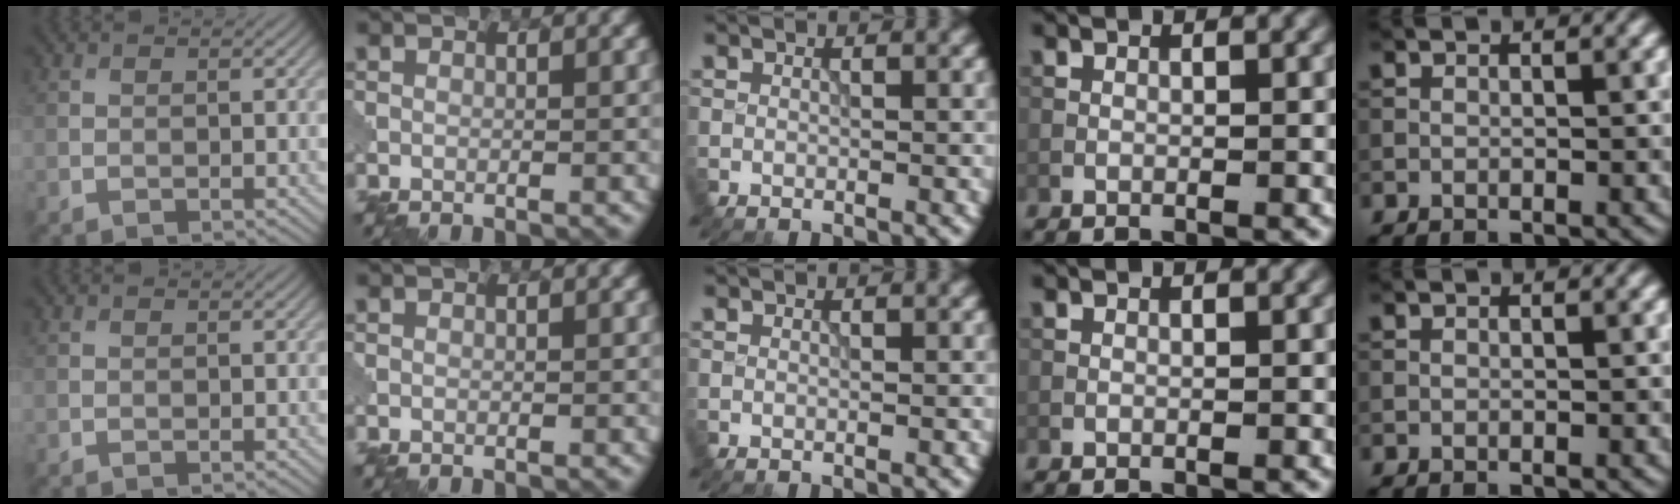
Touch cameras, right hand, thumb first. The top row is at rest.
{}